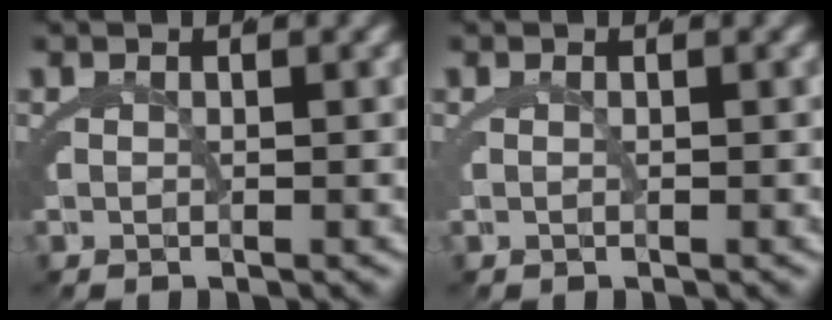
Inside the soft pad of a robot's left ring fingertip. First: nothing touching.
{"total": 0.0}